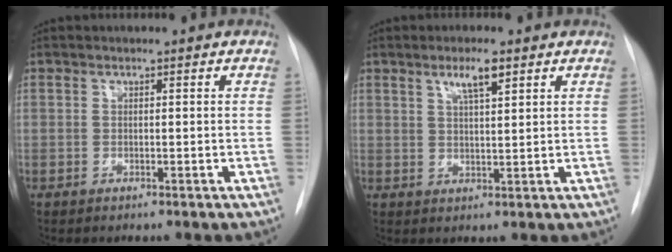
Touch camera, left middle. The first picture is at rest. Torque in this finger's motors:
{"motor_torque": [0.41, -0.27, 0.02, 0.07]}